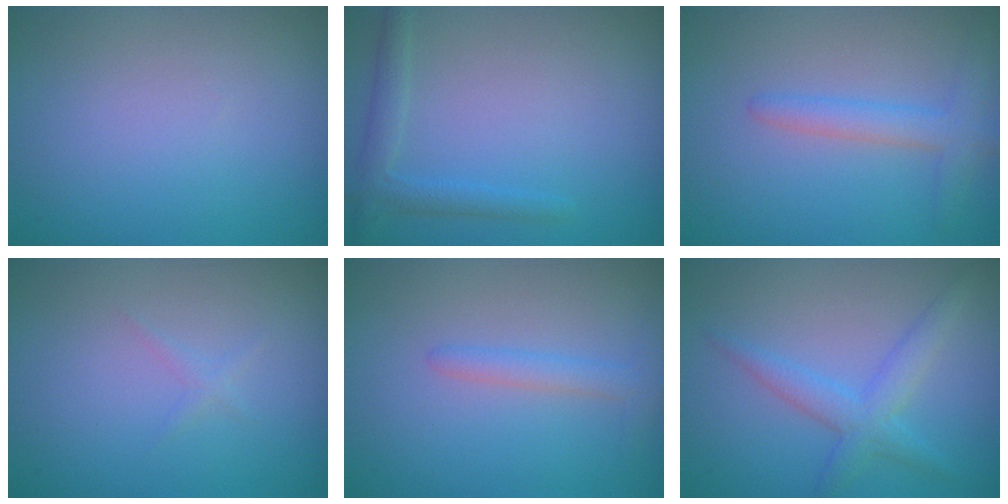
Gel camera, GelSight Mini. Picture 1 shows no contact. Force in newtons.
{"total": 2.0, "press": 2.0, "slide": 0.1}
{"total": 2.6, "press": 2.6, "slide": 0.1}
{"total": 0.6, "press": 0.6, "slide": 0.1}
{"total": 1.7, "press": 1.7, "slide": 0.1}
{"total": 3.0, "press": 3.0, "slide": 0.0}